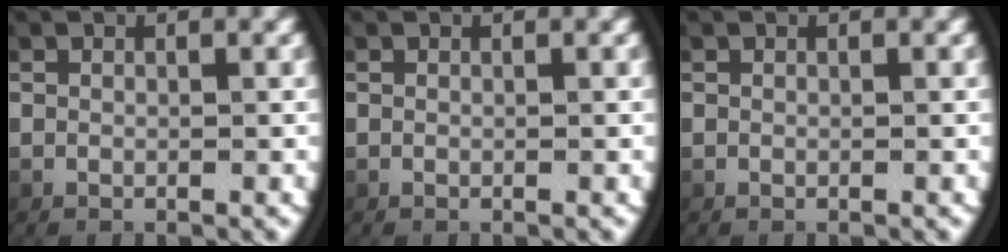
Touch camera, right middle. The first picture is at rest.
{"total": 0.0}
{"total": 0.0}